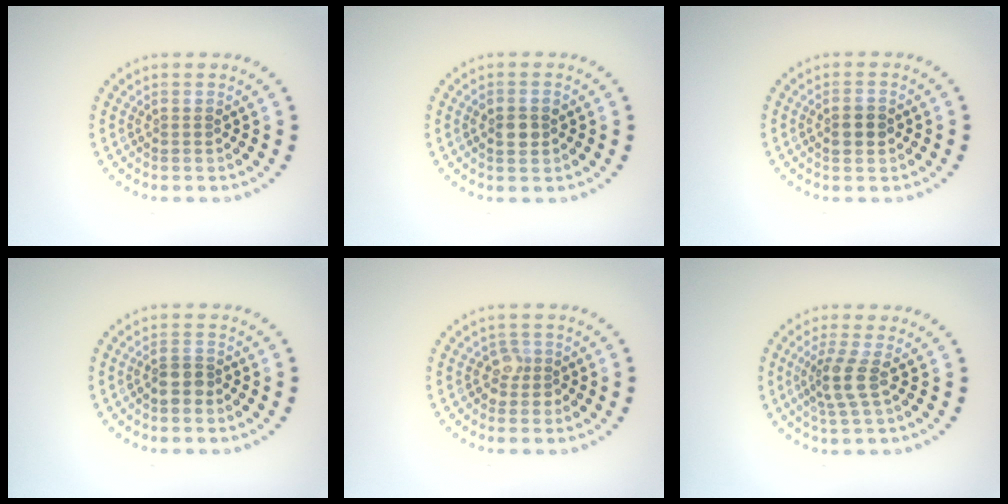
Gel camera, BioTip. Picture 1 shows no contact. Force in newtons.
{"total": 2.3, "press": 2.3, "slide": 0.0}
{"total": 2.3, "press": 2.3, "slide": 0.0}
{"total": 2.0, "press": 1.8, "slide": 1.1}
{"total": 1.7, "press": 1.4, "slide": 1.0}
{"total": 2.7, "press": 2.1, "slide": 1.7}